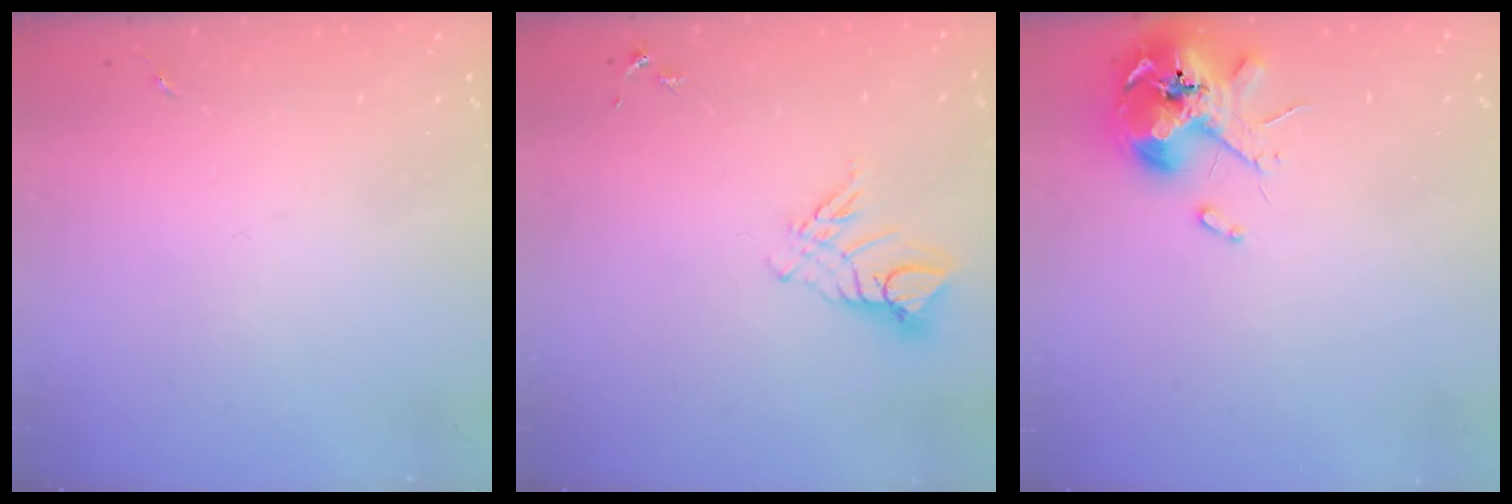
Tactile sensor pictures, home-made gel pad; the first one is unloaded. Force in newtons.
{"total": 9.4, "press": 9.4, "slide": 0.9}
{"total": 10.5, "press": 10.4, "slide": 1.6}